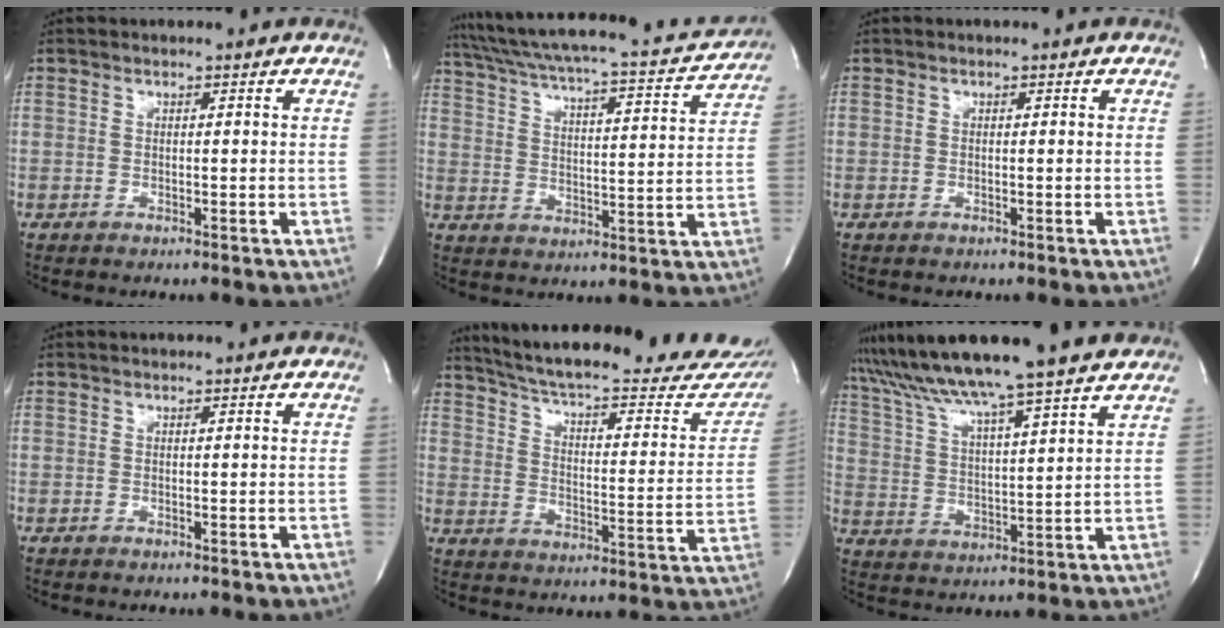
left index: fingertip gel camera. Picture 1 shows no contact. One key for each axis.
{"total": 19.3, "fx": 17.5, "fy": 1.3, "fz": 7.9, "tx": -0.140, "ty": -0.019, "tz": 0.246}
{"total": 0.0}
{"total": 0.0}
{"total": 31.2, "fx": 27.3, "fy": 5.7, "fz": 14.0, "tx": -0.225, "ty": -0.077, "tz": 0.340}
{"total": 17.1, "fx": 14.3, "fy": -1.0, "fz": 9.2, "tx": -0.171, "ty": 0.015, "tz": 0.231}